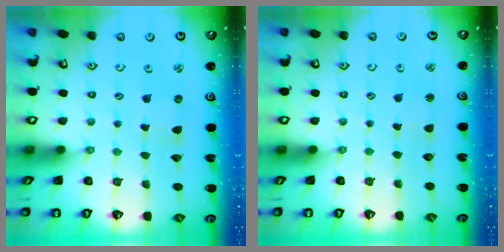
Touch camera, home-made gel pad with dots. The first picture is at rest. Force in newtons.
{"total": 1.5, "press": 1.5, "slide": 0.2}